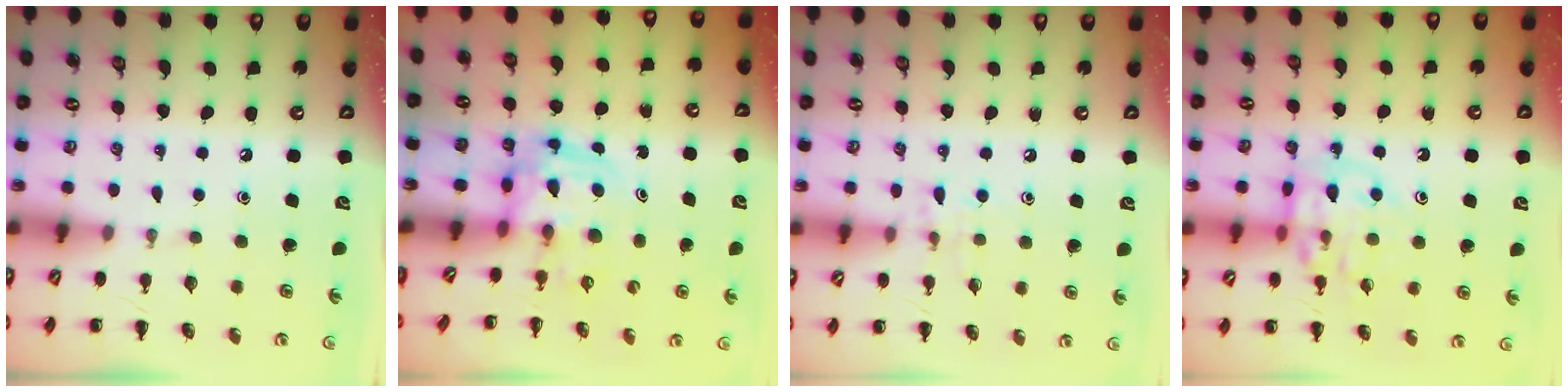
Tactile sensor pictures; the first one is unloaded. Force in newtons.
{"total": 3.5, "press": 3.5, "slide": 0.6}
{"total": 6.9, "press": 6.6, "slide": 1.8}
{"total": 11.6, "press": 11.5, "slide": 1.5}